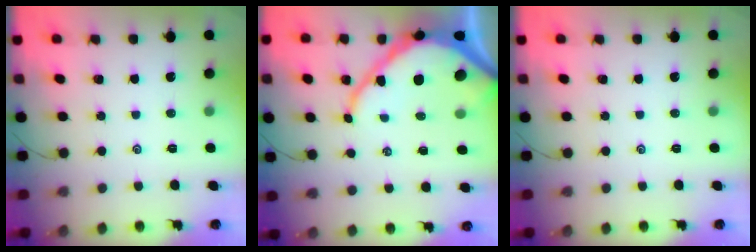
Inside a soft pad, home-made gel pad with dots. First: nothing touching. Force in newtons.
{"total": 14.1, "press": 14.1, "slide": 1.5}
{"total": 0.0}